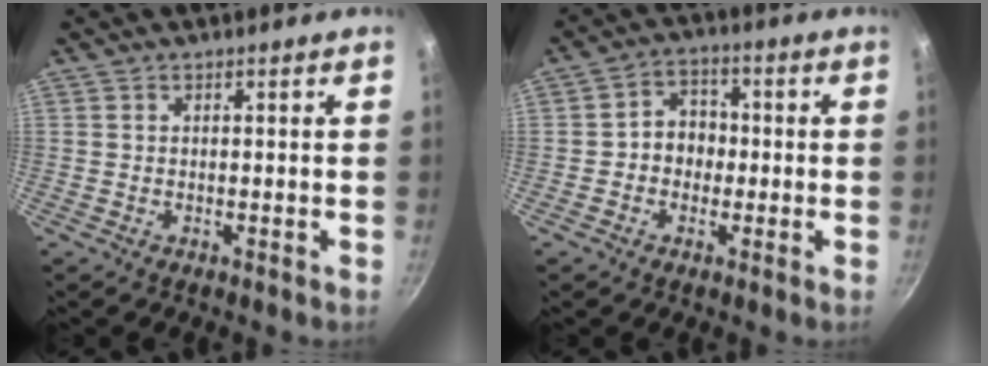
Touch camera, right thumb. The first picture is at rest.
{"total": 6.2, "force": [-0.6, 5.2, 3.2], "torque": [-0.010, 0.018, -0.018]}